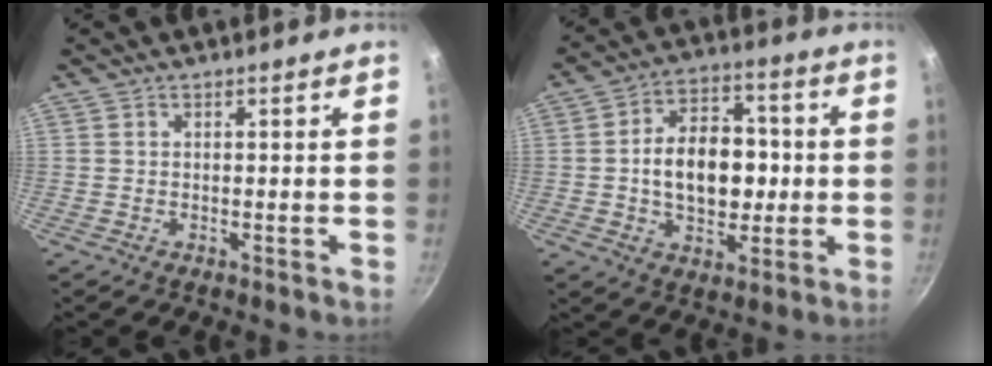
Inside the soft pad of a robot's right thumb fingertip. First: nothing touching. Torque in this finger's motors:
{"motor_torque": [-0.13, 0.59, 0.24, 0.23, 0.13]}